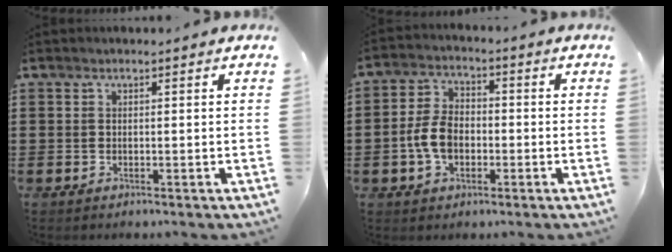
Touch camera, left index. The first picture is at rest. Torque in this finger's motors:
{"motor_torque": [1.45, 0.69, 0.40, 0.11]}